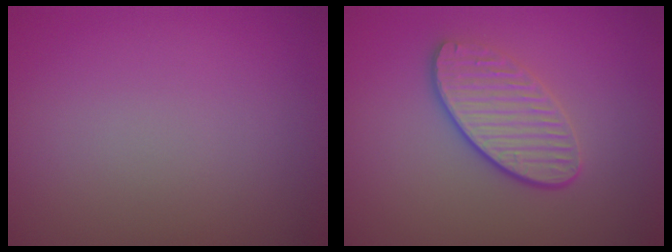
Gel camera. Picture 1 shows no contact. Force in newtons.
{"total": 3.5, "press": 3.3, "slide": 1.3}